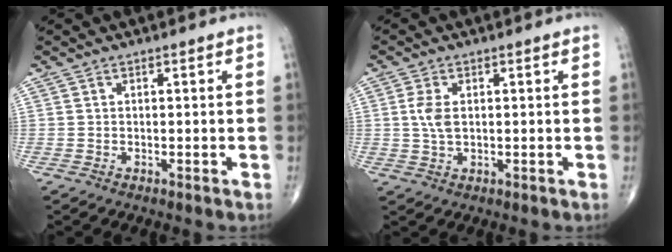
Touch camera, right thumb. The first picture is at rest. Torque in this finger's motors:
{"motor_torque": [0.12, 1.29, 0.53, 0.12, 0.22]}